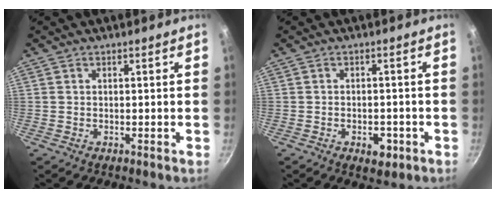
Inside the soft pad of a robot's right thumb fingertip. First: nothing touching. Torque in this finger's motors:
{"motor_torque": [-0.28, 0.17, -0.17, 0.07, -0.01]}